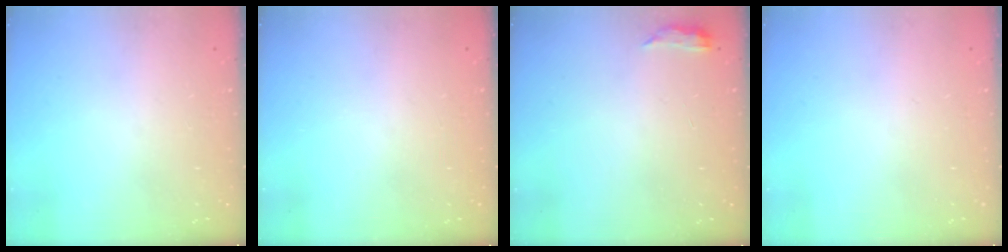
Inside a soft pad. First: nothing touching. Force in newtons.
{"total": 0.0}
{"total": 3.2, "press": 3.1, "slide": 0.6}
{"total": 0.0}